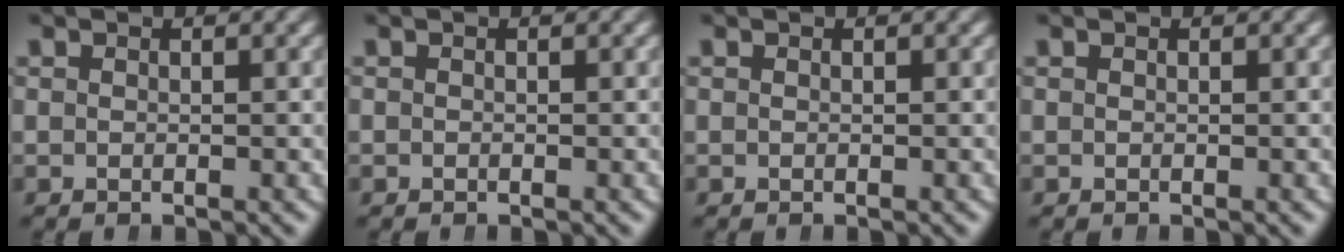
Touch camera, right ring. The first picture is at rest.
{"total": 0.0}
{"total": 0.0}
{"total": 0.0}